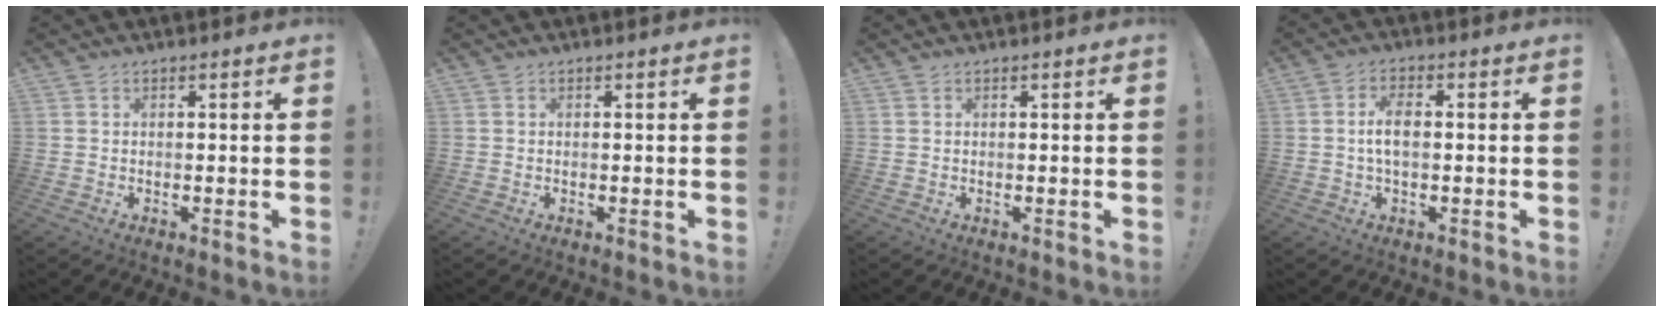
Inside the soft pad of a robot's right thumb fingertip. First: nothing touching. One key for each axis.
{"total": 0.0}
{"total": 0.0}
{"total": 5.6, "fx": 0.1, "fy": 2.5, "fz": 5.0, "tx": -0.088, "ty": 0.005, "tz": -0.001}